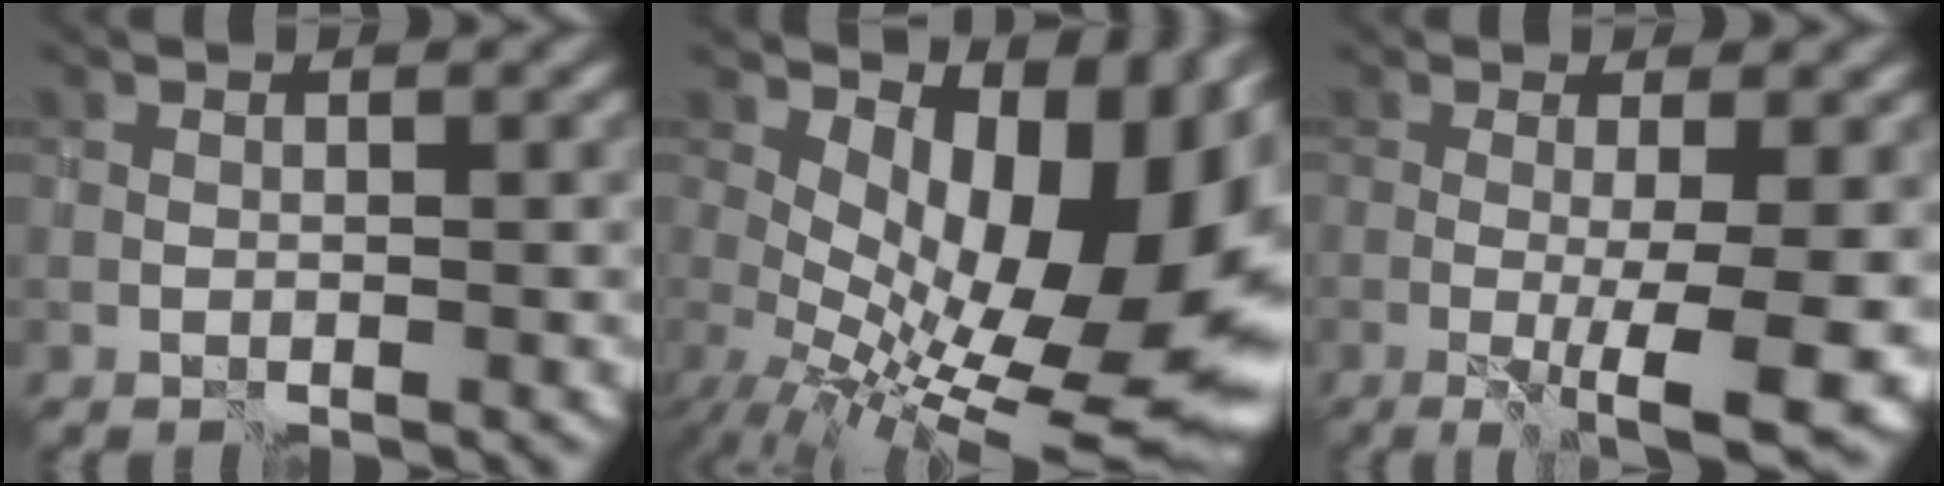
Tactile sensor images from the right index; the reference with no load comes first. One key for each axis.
{"total": 15.3, "fx": 1.2, "fy": 7.5, "fz": 13.3, "tx": -0.164, "ty": 0.005, "tz": 0.038}
{"total": 6.9, "fx": -1.5, "fy": 0.7, "fz": 6.7, "tx": -0.097, "ty": -0.020, "tz": -0.017}